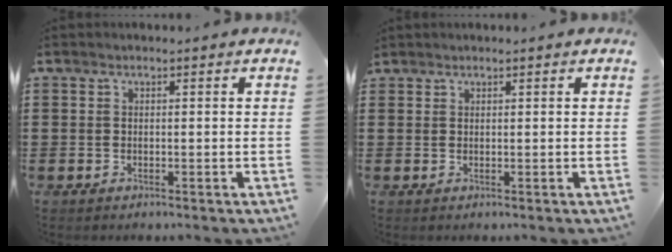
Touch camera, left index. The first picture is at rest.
{"total": 0.7, "force": [0.7, 0.2, 0.0], "torque": [-0.003, 0.001, 0.014]}